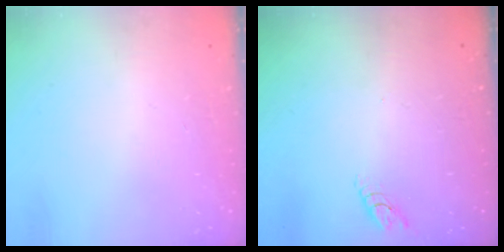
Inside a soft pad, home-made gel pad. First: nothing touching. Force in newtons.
{"total": 3.7, "press": 3.7, "slide": 0.3}